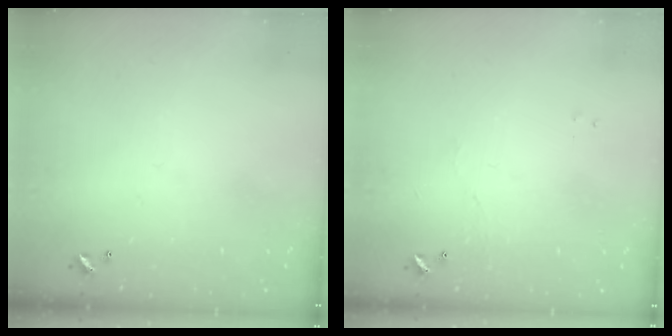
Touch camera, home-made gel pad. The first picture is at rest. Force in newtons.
{"total": 1.2, "press": 1.1, "slide": 0.3}